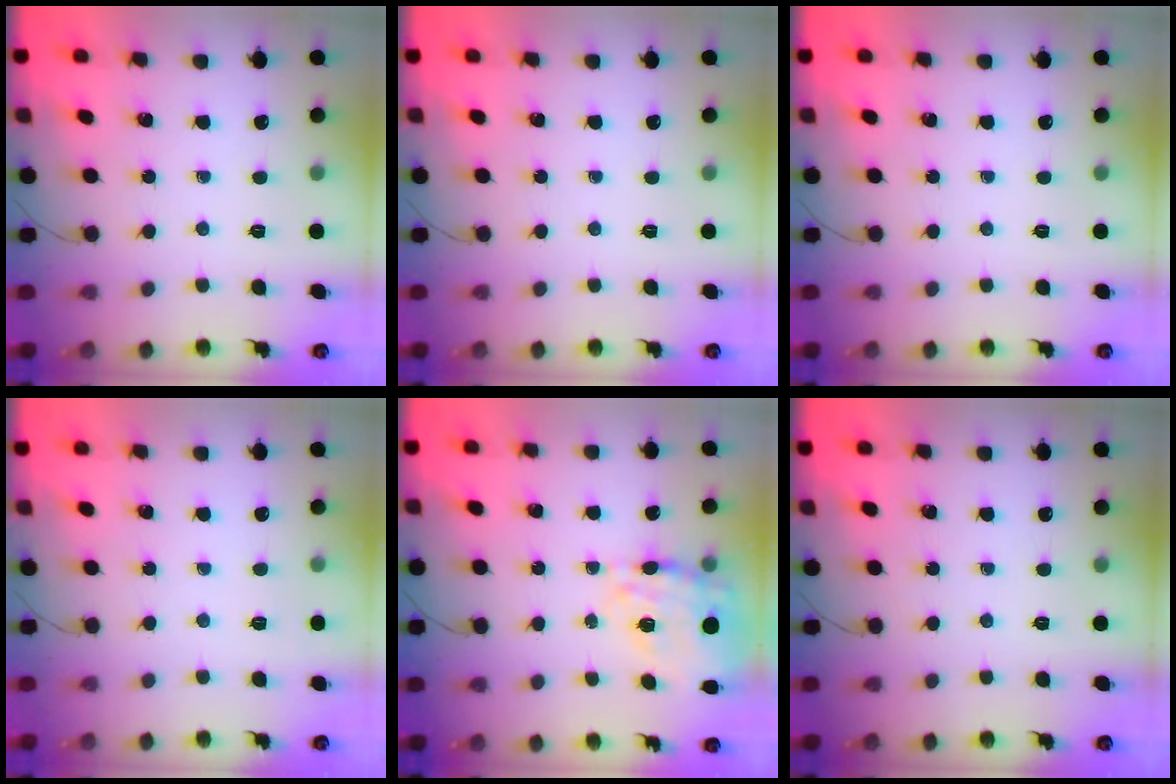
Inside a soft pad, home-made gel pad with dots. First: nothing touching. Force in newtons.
{"total": 0.0}
{"total": 0.0}
{"total": 4.1, "press": 3.8, "slide": 1.6}
{"total": 21.4, "press": 21.0, "slide": 4.0}
{"total": 0.0}